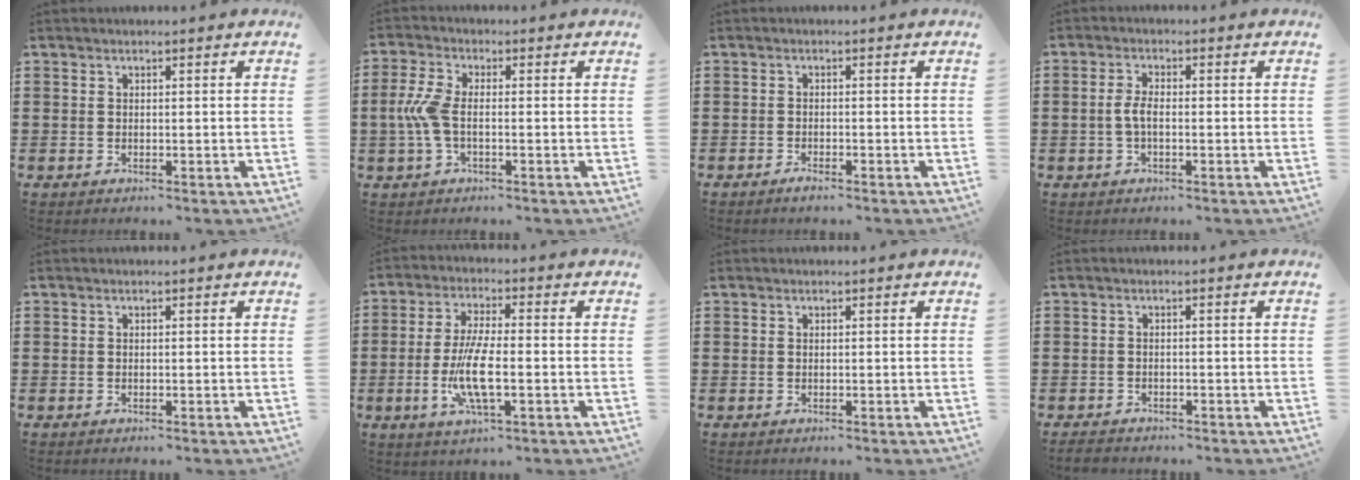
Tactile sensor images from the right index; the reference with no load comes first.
{"total": 5.2, "force": [-0.8, 2.3, 4.6], "torque": [-0.118, -0.007, -0.023]}
{"total": 1.2, "force": [-1.1, 0.1, 0.5], "torque": [-0.012, -0.006, -0.020]}
{"total": 3.0, "force": [-0.6, 1.1, 2.8], "torque": [-0.073, -0.005, -0.018]}
{"total": 0.0}
{"total": 8.2, "force": [-2.1, 2.2, 7.6], "torque": [-0.168, -0.014, -0.045]}
{"total": 0.0}
{"total": 1.4, "force": [-1.4, 0.3, 0.2], "torque": [-0.015, -0.003, -0.031]}